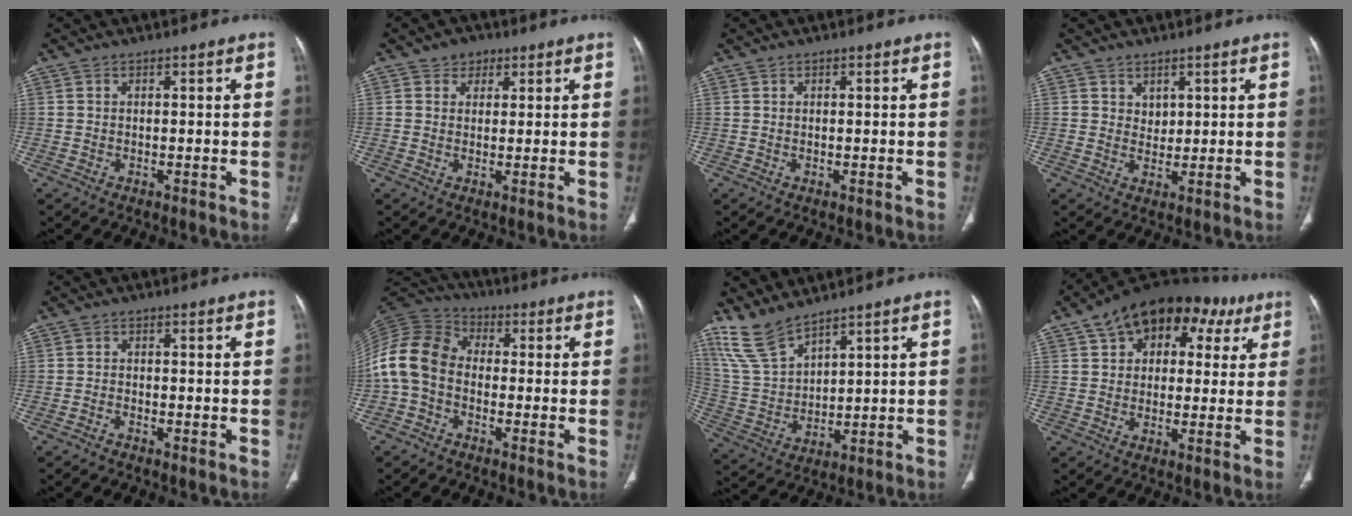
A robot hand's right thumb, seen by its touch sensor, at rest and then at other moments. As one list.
[{"total": 3.2, "force": [1.7, 2.5, 0.8], "torque": [0.012, -0.005, 0.023]}, {"total": 0.0}, {"total": 2.4, "force": [1.4, 1.9, 0.6], "torque": [0.010, -0.011, 0.026]}, {"total": 0.7, "force": [-0.7, 0.0, 0.2], "torque": [-0.006, 0.004, -0.018]}, {"total": 11.1, "force": [-1.8, 8.3, 7.1], "torque": [-0.141, 0.034, -0.051]}, {"total": 9.1, "force": [7.7, 2.8, 3.9], "torque": [-0.080, -0.040, 0.178]}, {"total": 18.8, "force": [8.5, 11.8, 12.0], "torque": [-0.131, 0.027, 0.120]}]